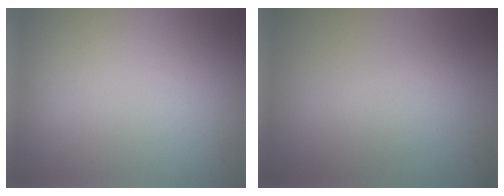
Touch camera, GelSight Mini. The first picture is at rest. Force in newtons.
{"total": 2.0, "press": 2.0, "slide": 0.1}